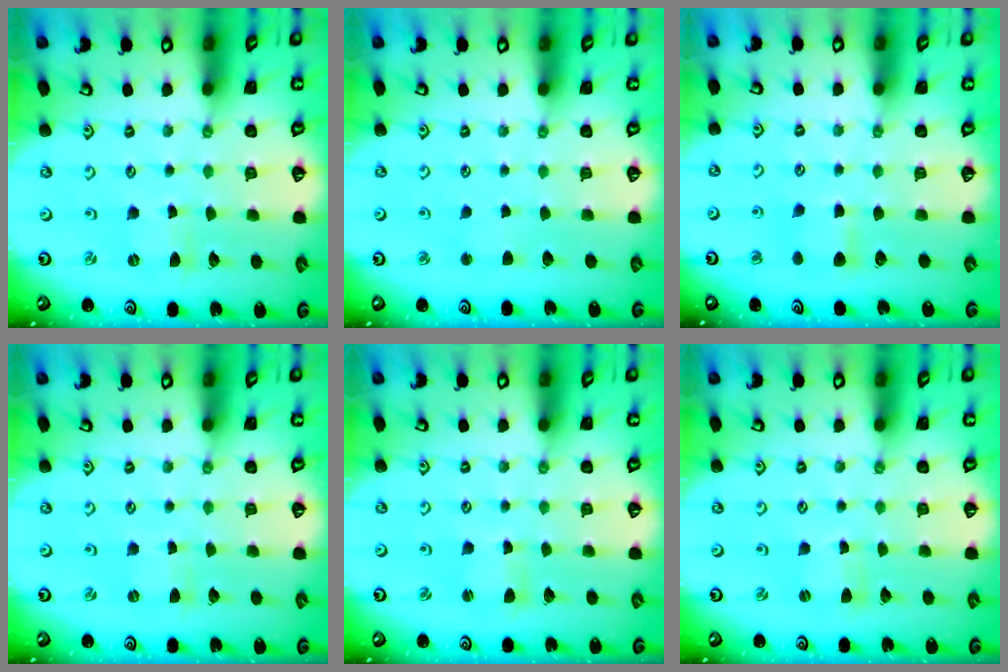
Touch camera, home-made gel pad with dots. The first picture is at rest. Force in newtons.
{"total": 2.1, "press": 2.0, "slide": 0.4}
{"total": 4.9, "press": 4.9, "slide": 0.6}
{"total": 0.0}
{"total": 2.1, "press": 2.1, "slide": 0.4}
{"total": 0.0}